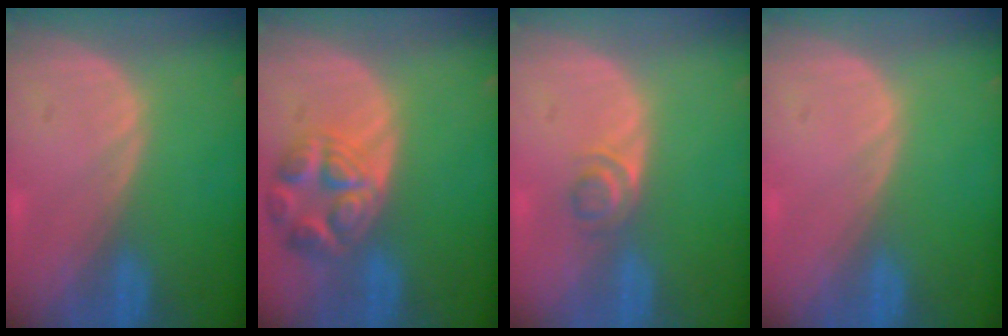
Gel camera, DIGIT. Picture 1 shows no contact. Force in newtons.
{"total": 7.8, "press": 6.9, "slide": 3.6}
{"total": 2.5, "press": 2.4, "slide": 0.8}
{"total": 0.0}